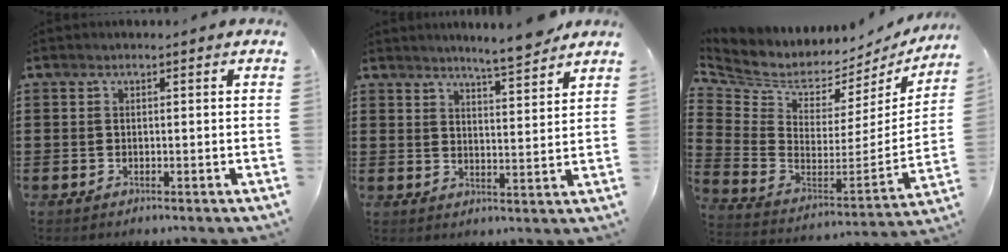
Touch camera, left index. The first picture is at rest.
{"total": 5.0, "force": [4.7, -0.5, 1.5], "torque": [-0.037, -0.025, 0.081]}
{"total": 4.8, "force": [4.0, 2.4, 0.8], "torque": [-0.050, -0.048, 0.066]}